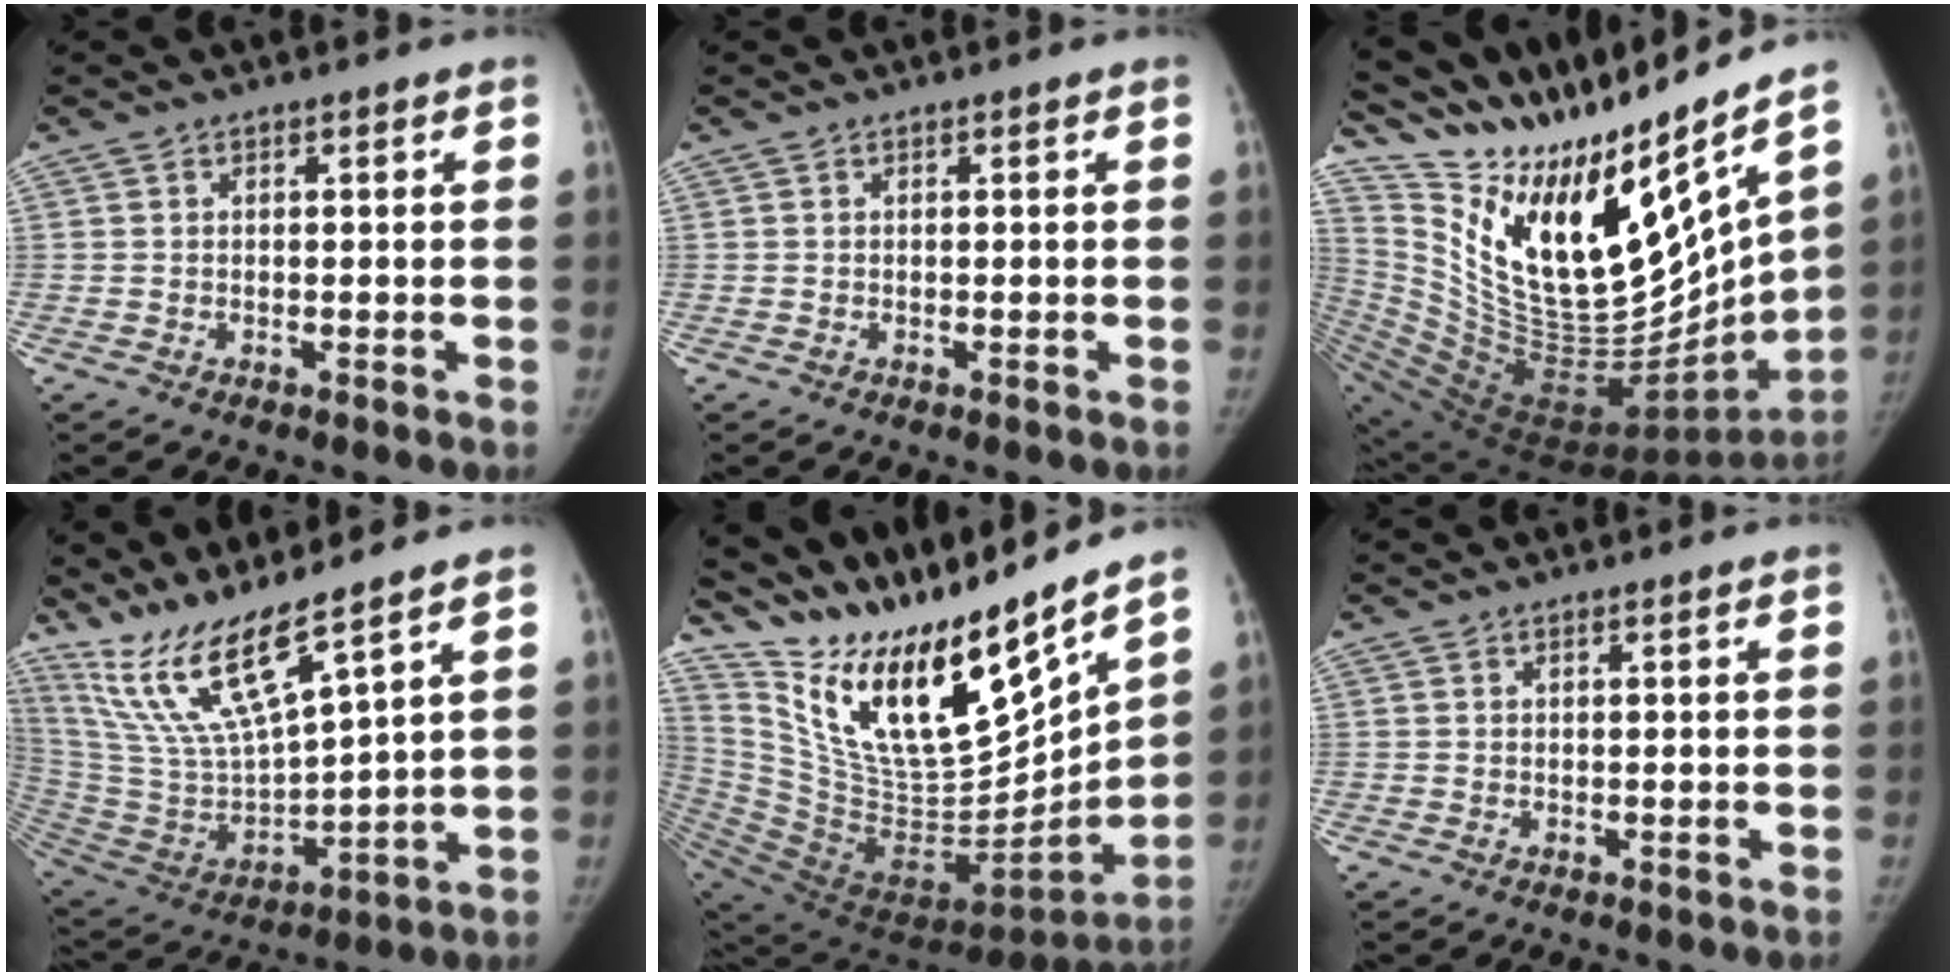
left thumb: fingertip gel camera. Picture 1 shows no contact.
{"total": 0.0}
{"total": 32.2, "force": [22.1, 7.5, 22.3], "torque": [-0.330, -0.126, 0.392]}
{"total": 15.7, "force": [12.1, 1.6, 9.9], "torque": [-0.188, -0.067, 0.259]}
{"total": 28.7, "force": [22.0, 6.0, 17.4], "torque": [-0.250, -0.120, 0.396]}
{"total": 0.0}